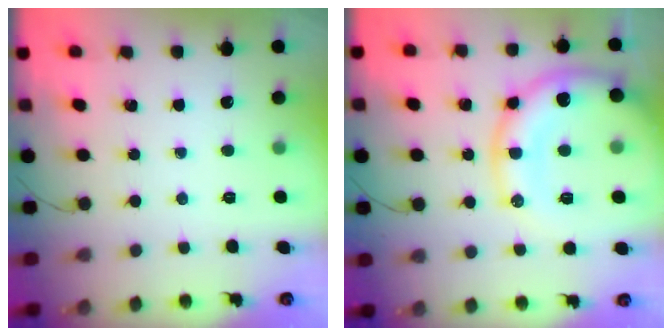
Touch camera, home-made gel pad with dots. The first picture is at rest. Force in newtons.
{"total": 18.5, "press": 18.4, "slide": 1.5}